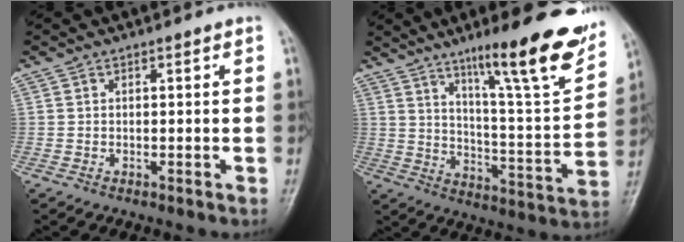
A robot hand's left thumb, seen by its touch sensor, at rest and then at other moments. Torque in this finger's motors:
{"motor_torque": [0.63, 0.41, 1.43, -1.34, 0.09]}